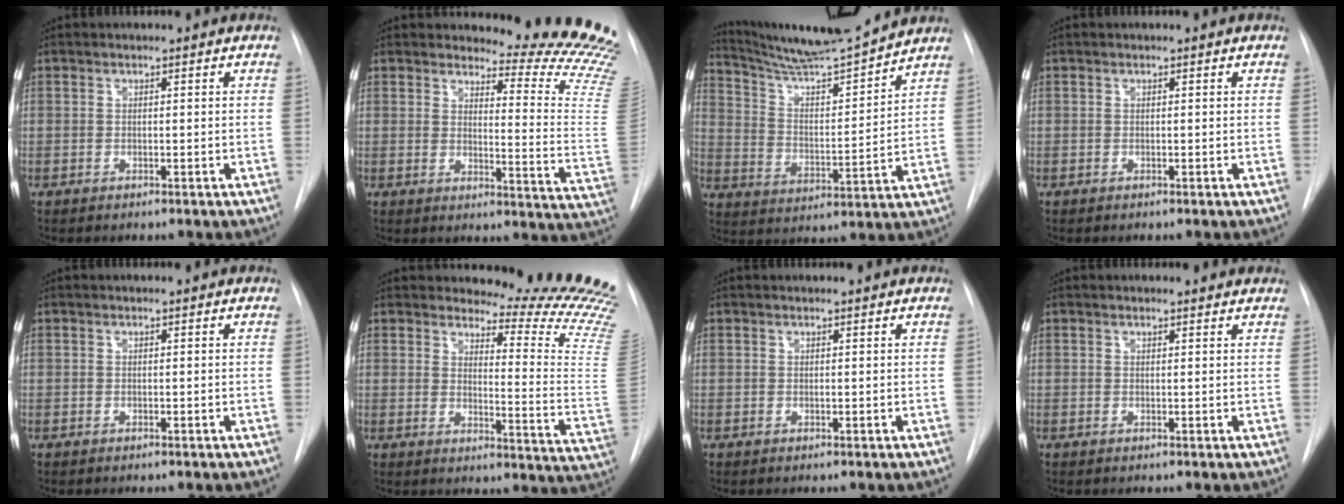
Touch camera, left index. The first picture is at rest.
{"total": 13.4, "force": [13.2, -1.4, 2.2], "torque": [-0.019, -0.166, 0.126]}
{"total": 13.2, "force": [12.5, -1.0, 4.2], "torque": [-0.079, -0.017, 0.211]}
{"total": 0.0}
{"total": 0.0}
{"total": 15.6, "force": [15.1, -0.9, 3.8], "torque": [-0.043, -0.179, 0.154]}
{"total": 1.4, "force": [-1.4, -0.2, -0.1], "torque": [0.000, -0.004, -0.020]}
{"total": 1.2, "force": [1.2, 0.3, 0.2], "torque": [-0.007, 0.008, -0.001]}